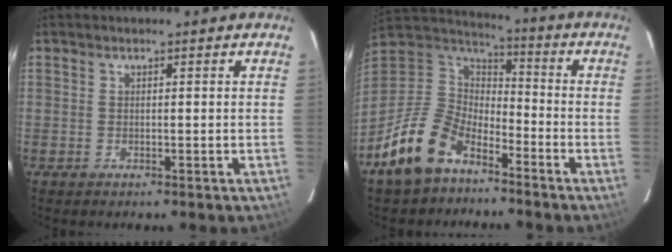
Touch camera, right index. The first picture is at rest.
{"total": 15.4, "force": [-9.8, 8.6, 8.3], "torque": [-0.198, 0.008, -0.182]}